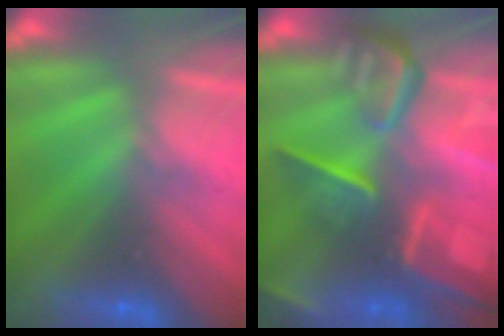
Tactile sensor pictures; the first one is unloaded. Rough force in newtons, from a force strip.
{"total": 8.3}